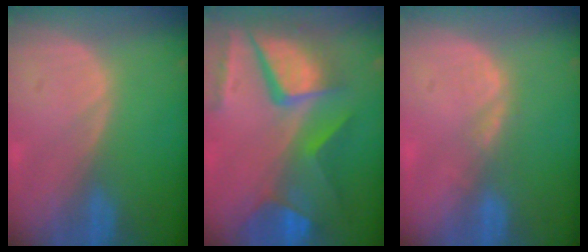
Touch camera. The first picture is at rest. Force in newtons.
{"total": 12.0, "press": 9.9, "slide": 6.8}
{"total": 2.3, "press": 1.8, "slide": 1.5}